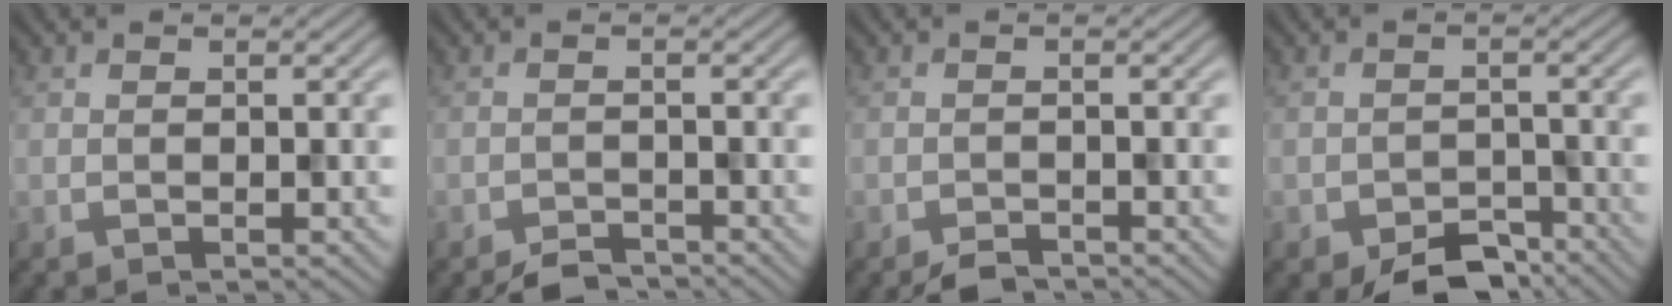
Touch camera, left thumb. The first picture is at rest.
{"total": 2.5, "force": [-2.4, 0.6, 0.7], "torque": [-0.011, -0.001, -0.044]}
{"total": 2.0, "force": [-1.8, 0.5, 0.7], "torque": [-0.011, -0.001, -0.034]}
{"total": 4.8, "force": [-3.7, 2.2, 2.1], "torque": [-0.032, -0.006, -0.061]}